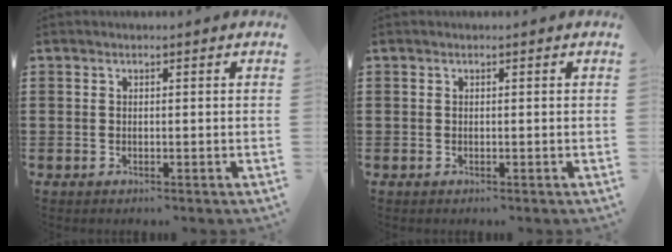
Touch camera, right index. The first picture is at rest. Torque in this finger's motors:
{"motor_torque": [-0.01, -0.01, 0.02, -0.01]}